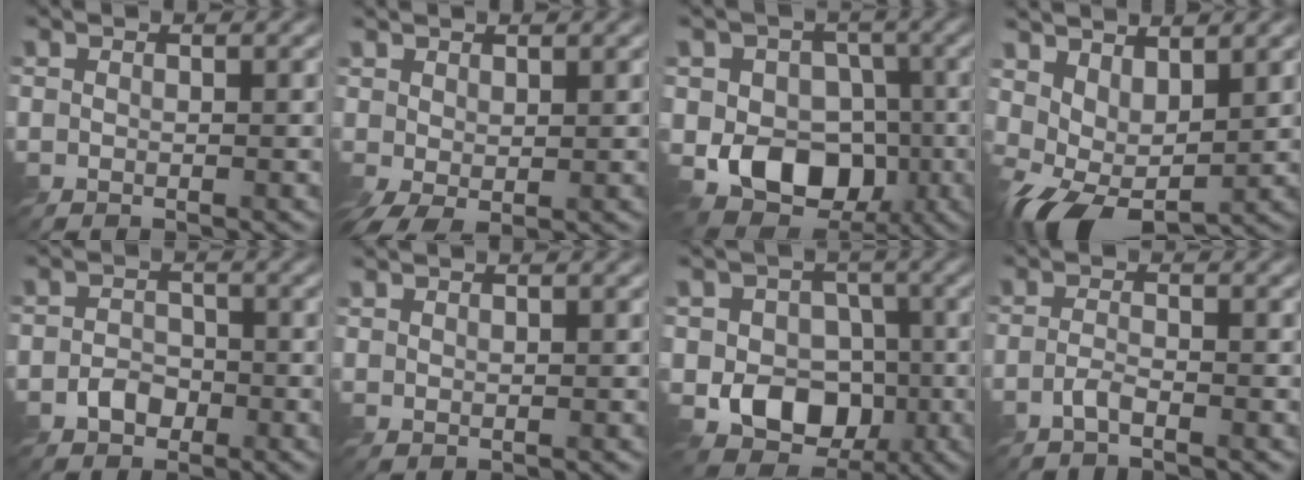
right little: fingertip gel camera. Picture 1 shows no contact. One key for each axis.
{"total": 2.4, "fx": 0.2, "fy": 1.3, "fz": 2.0, "tx": -0.057, "ty": -0.002, "tz": 0.006}
{"total": 8.3, "fx": -2.2, "fy": 6.6, "fz": 4.6, "tx": -0.047, "ty": -0.002, "tz": -0.060}
{"total": 6.2, "fx": 0.3, "fy": 3.5, "fz": 5.1, "tx": -0.100, "ty": -0.012, "tz": 0.013}
{"total": 2.2, "fx": -1.2, "fy": 1.6, "fz": 0.8, "tx": -0.011, "ty": 0.001, "tz": -0.028}
{"total": 0.6, "fx": 0.5, "fy": 0.1, "fz": 0.2, "tx": -0.009, "ty": -0.002, "tz": 0.013}
{"total": 7.1, "fx": -1.7, "fy": 5.9, "fz": 3.6, "tx": -0.034, "ty": -0.004, "tz": -0.054}
{"total": 1.4, "fx": -1.1, "fy": 0.2, "fz": 0.9, "tx": -0.022, "ty": 0.003, "tz": -0.026}